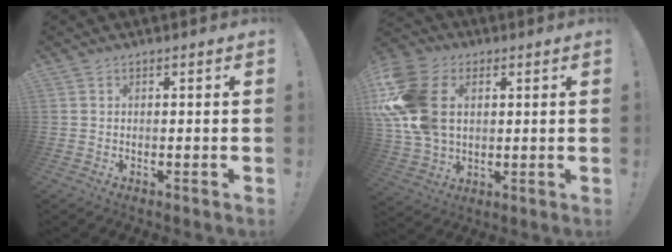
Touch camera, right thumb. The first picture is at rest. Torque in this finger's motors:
{"motor_torque": [2.50, 2.07, 1.59, 0.07, 0.30]}